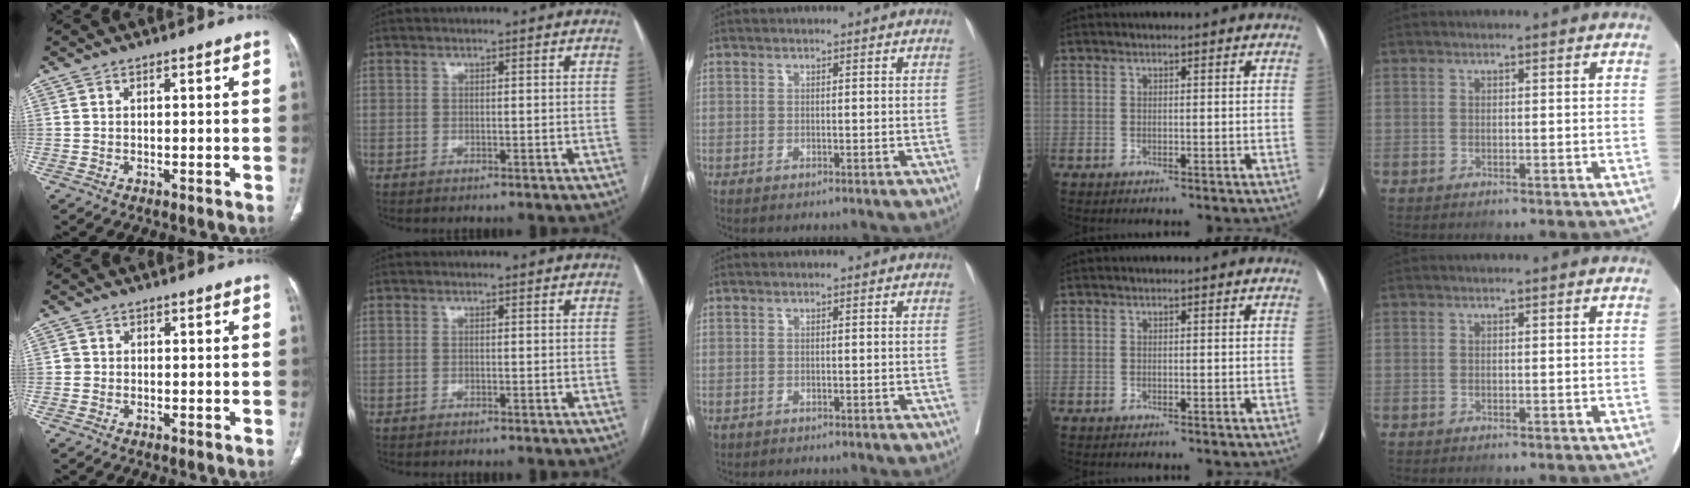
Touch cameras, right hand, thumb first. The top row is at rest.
{"thumb": {"total": 1.0, "force": [-0.2, 1.0, 0.1], "torque": [0.004, 0.005, -0.004]}}